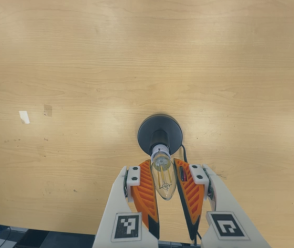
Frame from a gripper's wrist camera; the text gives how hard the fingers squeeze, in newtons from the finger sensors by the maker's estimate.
{"total": 10.8, "left": 10.7, "right": 10.9}